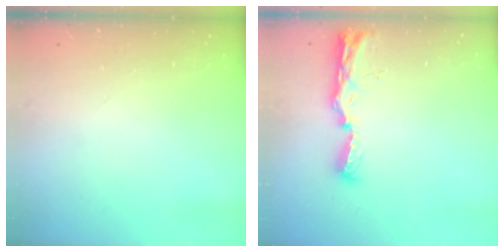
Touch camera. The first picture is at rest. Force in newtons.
{"total": 11.3, "press": 10.0, "slide": 5.1}